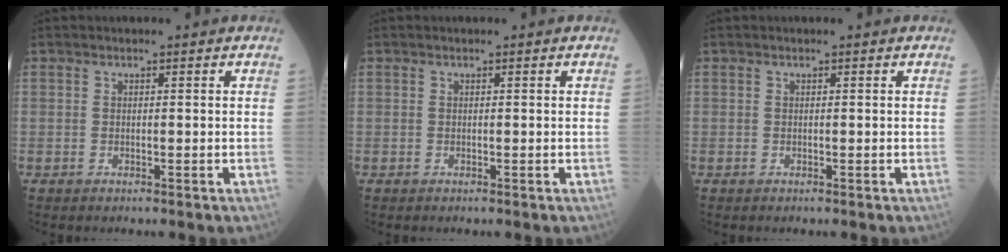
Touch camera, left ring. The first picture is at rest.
{"total": 0.0}
{"total": 0.0}